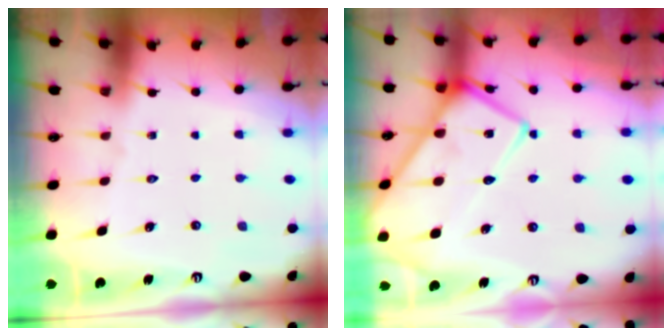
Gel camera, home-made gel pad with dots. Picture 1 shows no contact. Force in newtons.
{"total": 17.1, "press": 17.0, "slide": 1.6}